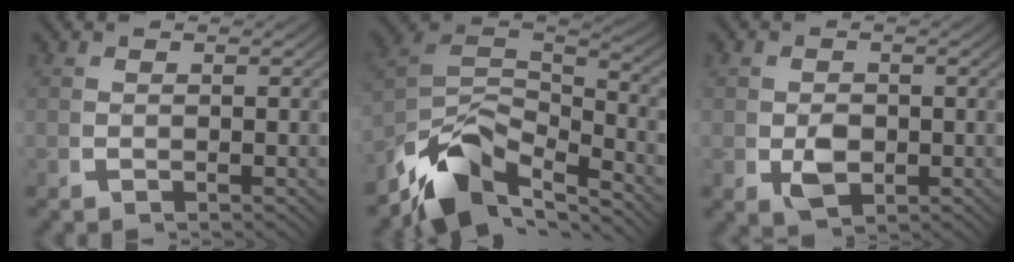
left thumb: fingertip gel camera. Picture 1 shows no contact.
{"total": 12.2, "force": [-4.0, 7.8, 8.5], "torque": [-0.179, -0.044, -0.054]}
{"total": 3.4, "force": [-0.5, 2.4, 2.4], "torque": [-0.047, -0.019, 0.002]}